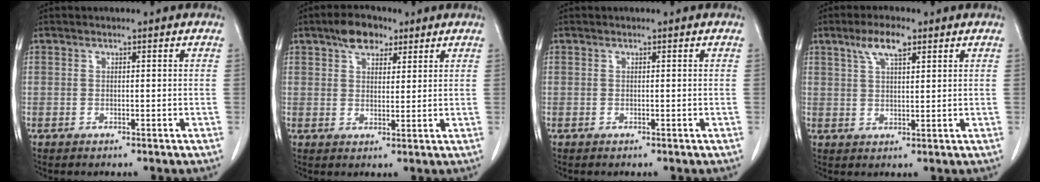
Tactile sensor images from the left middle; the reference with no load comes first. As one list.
[{"total": 5.5, "force": [3.6, 2.9, 3.0], "torque": [-0.052, 0.015, 0.063]}, {"total": 0.0}, {"total": 5.2, "force": [3.2, 1.3, 4.0], "torque": [-0.082, 0.008, 0.060]}]